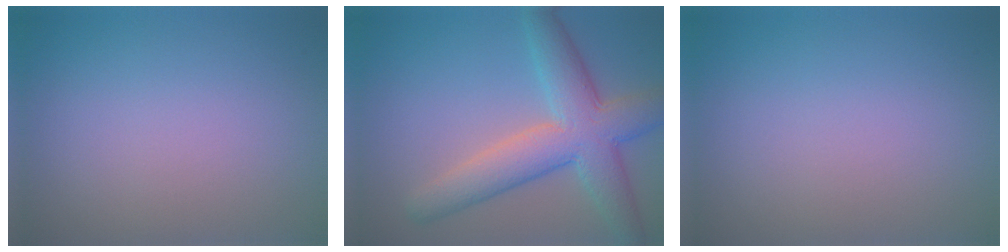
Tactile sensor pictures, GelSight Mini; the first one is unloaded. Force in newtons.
{"total": 7.4, "press": 7.3, "slide": 0.2}
{"total": 0.0}